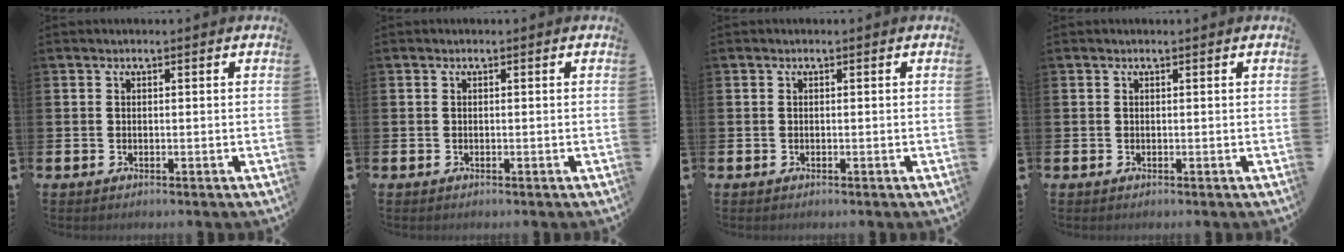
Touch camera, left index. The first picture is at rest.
{"total": 0.0}
{"total": 0.0}
{"total": 0.0}